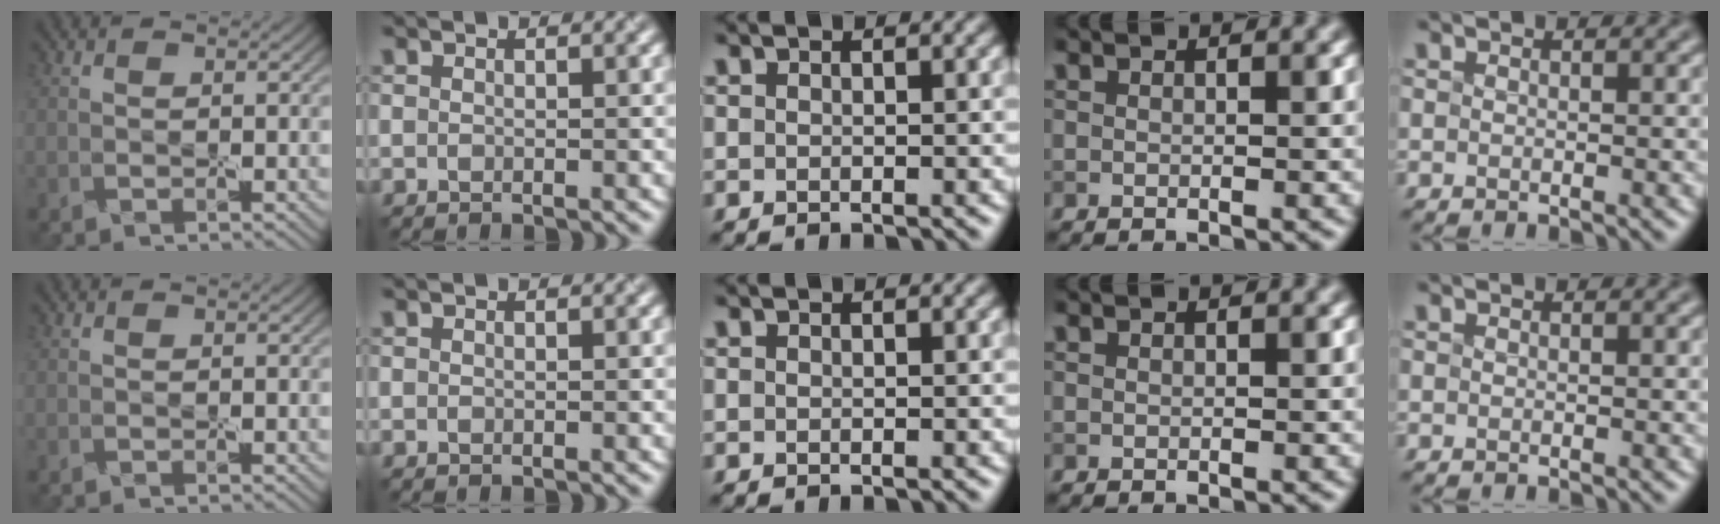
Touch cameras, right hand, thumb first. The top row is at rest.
{}